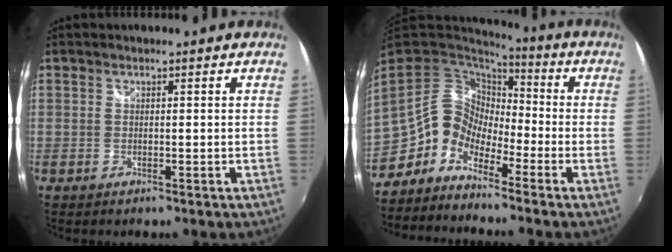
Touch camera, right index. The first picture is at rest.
{"total": 11.4, "force": [-6.9, 7.8, 4.8], "torque": [-0.094, 0.023, -0.150]}